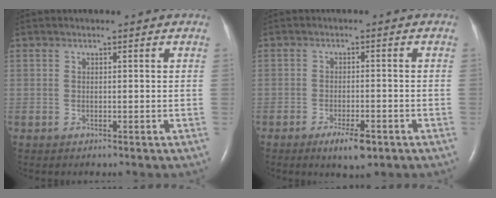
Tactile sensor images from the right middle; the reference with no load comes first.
{"total": 4.8, "force": [-2.9, 1.2, 3.6], "torque": [-0.065, -0.006, -0.041]}